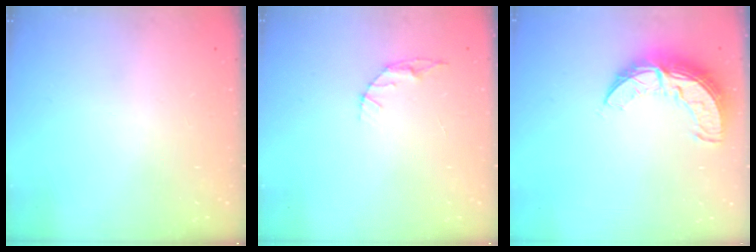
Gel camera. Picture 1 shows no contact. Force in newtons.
{"total": 3.5, "press": 3.5, "slide": 0.4}
{"total": 12.2, "press": 12.2, "slide": 1.1}